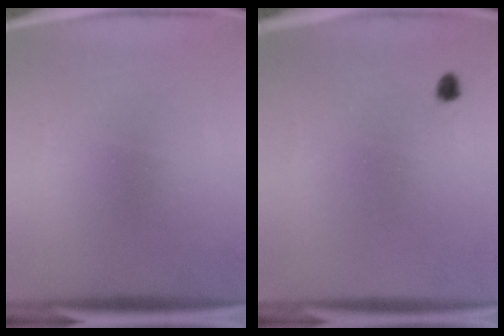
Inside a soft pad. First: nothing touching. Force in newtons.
{"total": 1.0}